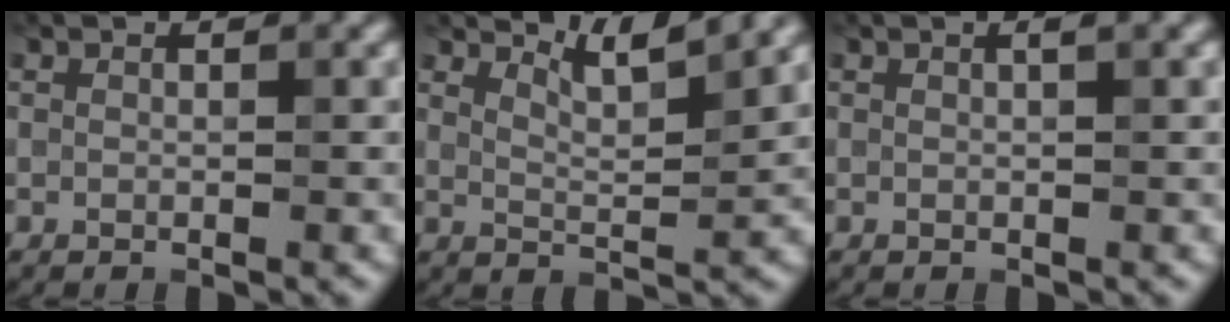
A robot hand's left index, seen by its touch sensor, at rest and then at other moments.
{"total": 3.4, "force": [2.9, 0.6, 1.7], "torque": [-0.028, -0.004, 0.050]}
{"total": 1.0, "force": [0.4, 0.3, 0.9], "torque": [-0.009, 0.006, 0.003]}